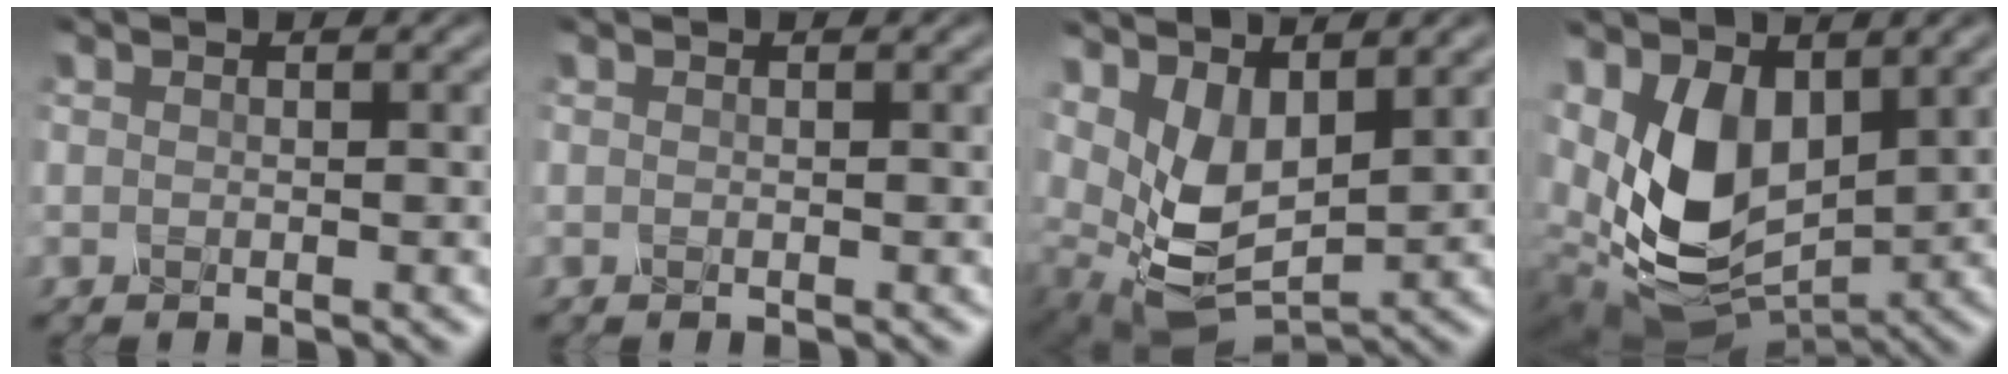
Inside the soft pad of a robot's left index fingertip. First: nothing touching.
{"total": 0.0}
{"total": 5.1, "force": [2.1, 2.8, 3.8], "torque": [-0.093, -0.012, 0.054]}
{"total": 7.8, "force": [1.3, 4.9, 5.9], "torque": [-0.153, -0.021, 0.040]}